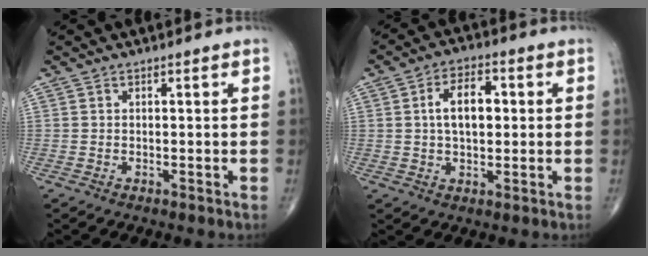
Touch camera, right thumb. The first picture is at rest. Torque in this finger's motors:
{"motor_torque": [0.86, 2.53, 1.00, 0.35, 0.07]}